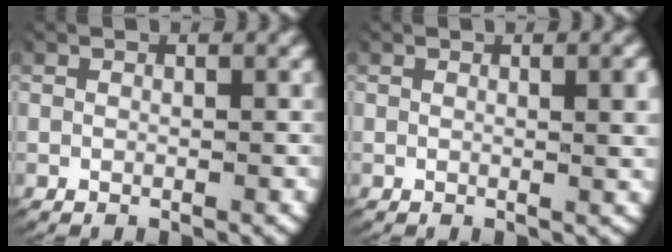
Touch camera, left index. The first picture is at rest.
{"total": 1.7, "force": [0.6, 0.0, 1.5], "torque": [-0.019, -0.003, 0.012]}